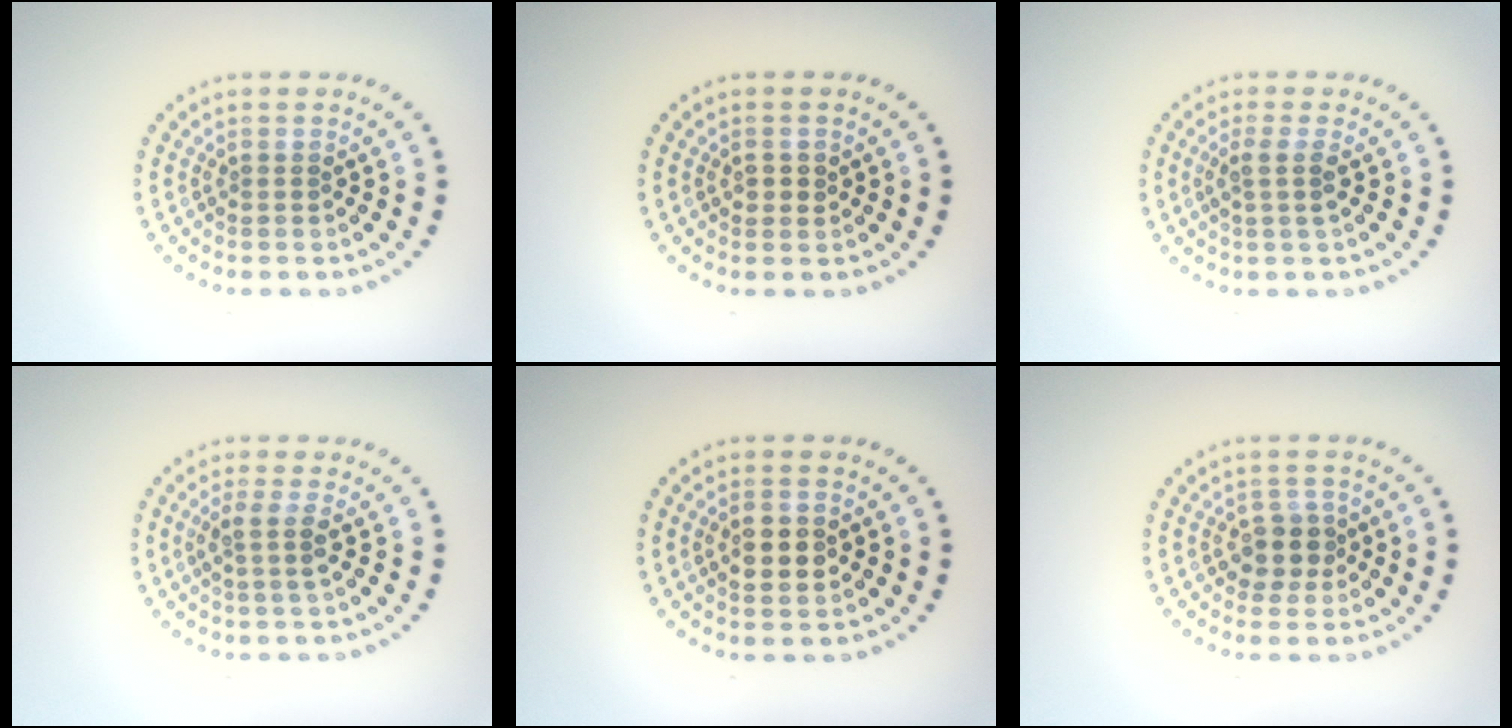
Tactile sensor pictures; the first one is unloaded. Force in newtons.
{"total": 1.0, "press": 1.0, "slide": 0.2}
{"total": 1.9, "press": 1.5, "slide": 1.2}
{"total": 1.9, "press": 1.6, "slide": 1.1}
{"total": 2.8, "press": 2.8, "slide": 0.1}
{"total": 2.7, "press": 2.4, "slide": 1.1}